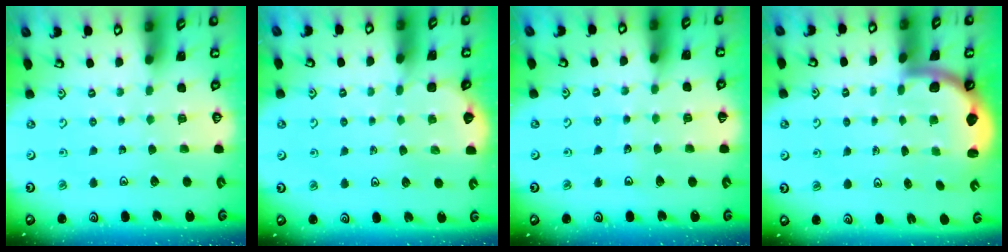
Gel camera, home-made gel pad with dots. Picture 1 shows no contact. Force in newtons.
{"total": 2.1, "press": 2.1, "slide": 0.2}
{"total": 2.5, "press": 2.5, "slide": 0.2}
{"total": 2.0, "press": 2.0, "slide": 0.3}